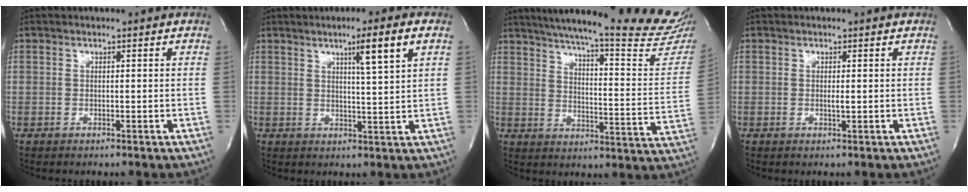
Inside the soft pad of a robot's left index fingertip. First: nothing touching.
{"total": 6.0, "force": [2.9, -0.7, 5.2], "torque": [-0.080, -0.006, 0.047]}
{"total": 30.0, "force": [26.5, 1.1, 14.1], "torque": [-0.205, -0.095, 0.328]}
{"total": 0.7, "force": [0.0, 0.1, 0.7], "torque": [-0.018, -0.002, 0.001]}